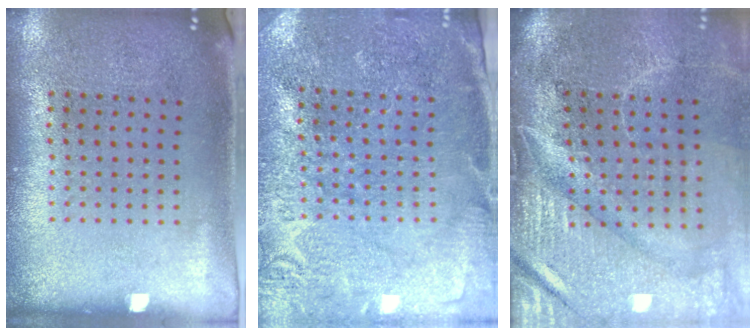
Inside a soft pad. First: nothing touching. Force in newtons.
{"total": 3.1, "press": 3.1, "slide": 0.4}
{"total": 4.7, "press": 4.0, "slide": 2.5}